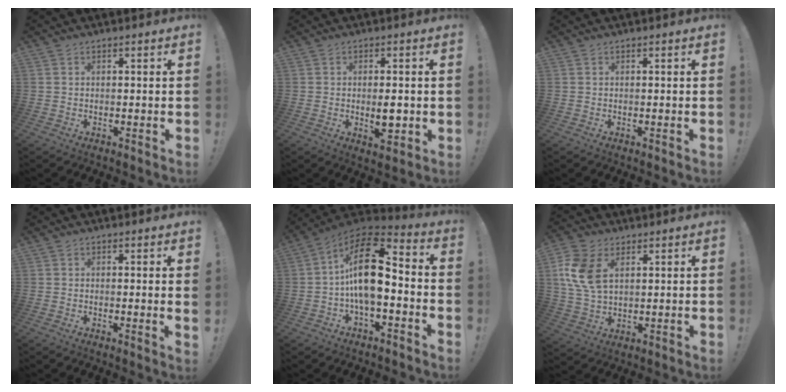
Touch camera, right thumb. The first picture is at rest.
{"total": 5.7, "force": [-1.0, 2.2, 5.1], "torque": [-0.079, 0.000, -0.016]}
{"total": 0.0}
{"total": 1.4, "force": [0.5, -0.6, 1.1], "torque": [-0.010, -0.007, 0.006]}
{"total": 18.4, "force": [0.5, 9.5, 15.8], "torque": [-0.270, 0.007, 0.011]}
{"total": 12.0, "force": [4.3, 7.6, 8.3], "torque": [-0.174, -0.007, 0.082]}